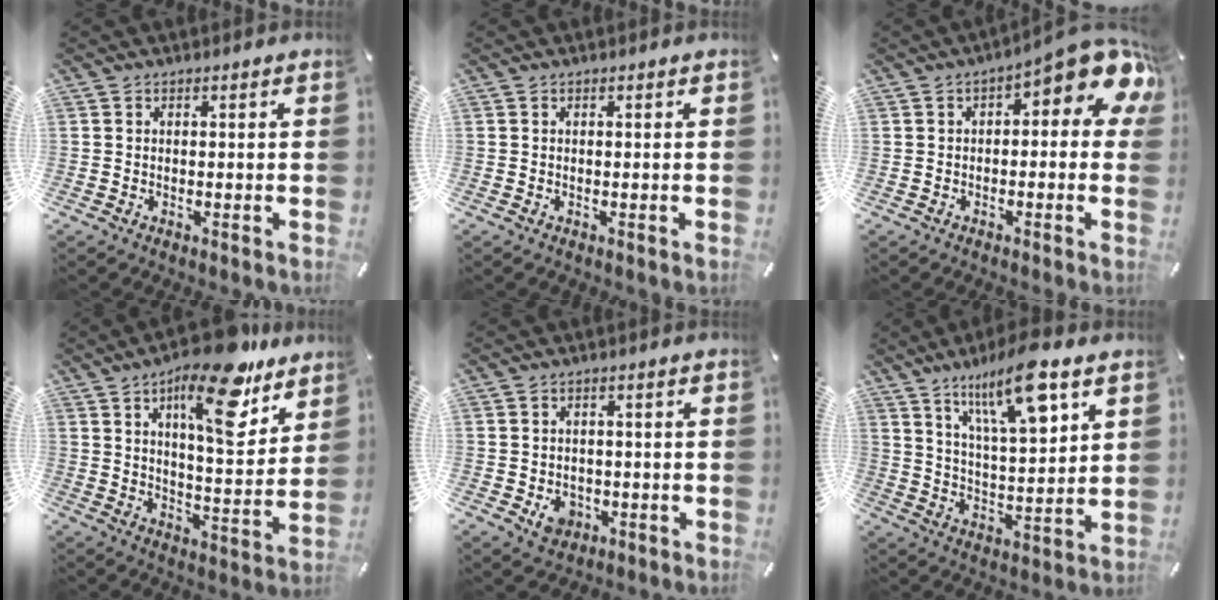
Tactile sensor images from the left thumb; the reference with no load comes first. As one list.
[{"total": 0.0}, {"total": 10.5, "force": [4.2, 3.6, 8.9], "torque": [-0.113, -0.036, 0.069]}, {"total": 18.5, "force": [11.3, 6.7, 13.1], "torque": [-0.197, -0.060, 0.180]}, {"total": 5.1, "force": [-1.6, 4.2, 2.5], "torque": [-0.038, -0.002, -0.030]}, {"total": 15.0, "force": [9.8, 4.2, 10.7], "torque": [-0.195, -0.044, 0.160]}]